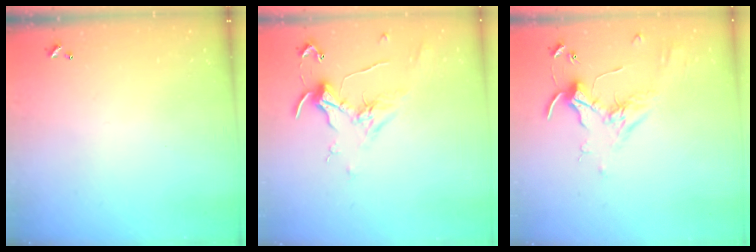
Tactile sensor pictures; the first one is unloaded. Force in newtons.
{"total": 0.7, "press": 0.3, "slide": 0.7}
{"total": 1.8, "press": 1.8, "slide": 0.4}